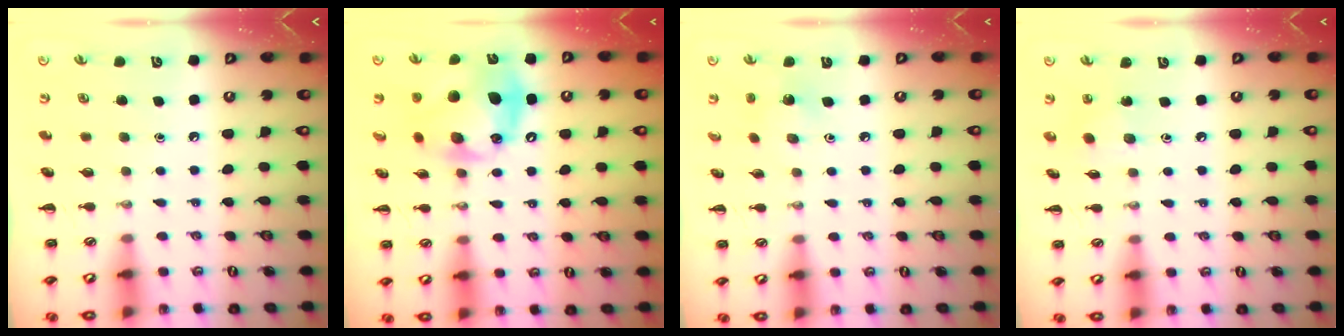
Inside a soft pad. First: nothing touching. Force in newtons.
{"total": 16.5, "press": 16.5, "slide": 0.9}
{"total": 1.8, "press": 1.7, "slide": 0.5}
{"total": 3.1, "press": 3.0, "slide": 0.8}